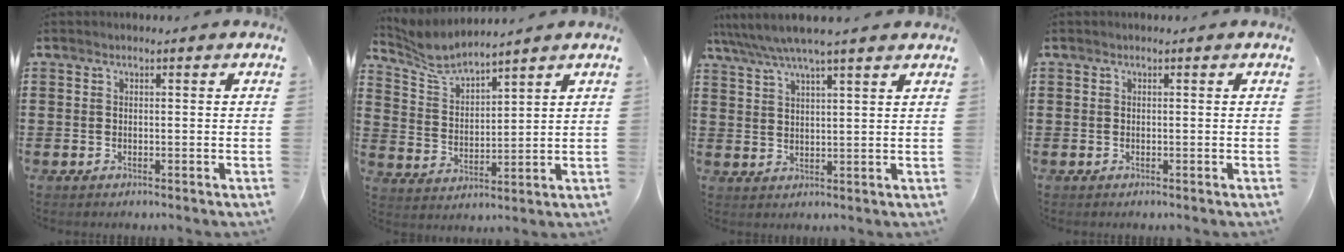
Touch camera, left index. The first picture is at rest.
{"total": 5.1, "force": [4.9, 0.4, 1.3], "torque": [-0.048, -0.020, 0.086]}
{"total": 5.2, "force": [4.4, 0.1, 2.8], "torque": [-0.069, -0.016, 0.076]}
{"total": 0.0}